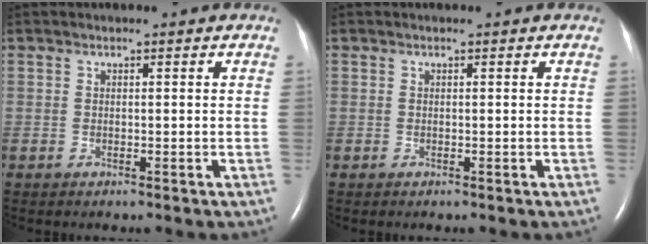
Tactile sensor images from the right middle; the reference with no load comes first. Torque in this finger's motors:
{"motor_torque": [0.00, 0.00, 0.00, 0.00]}